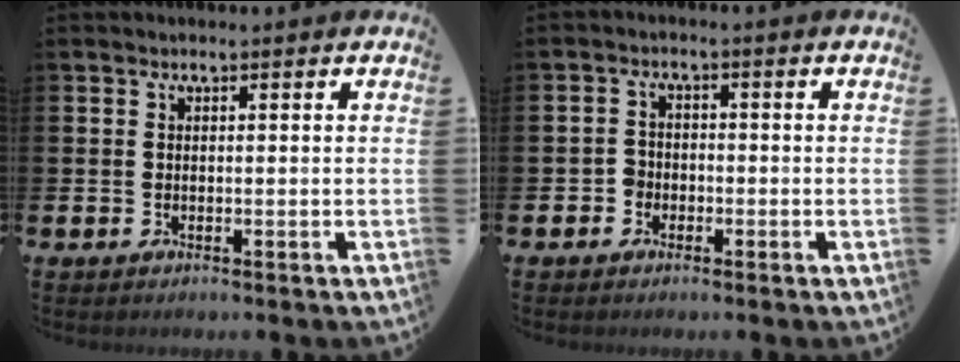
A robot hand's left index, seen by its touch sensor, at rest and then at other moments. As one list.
[{"total": 2.2, "force": [-1.3, 1.7, 0.2], "torque": [-0.012, 0.008, -0.030]}]